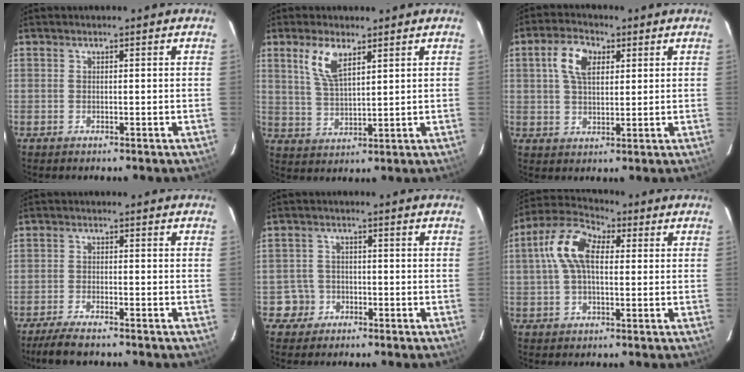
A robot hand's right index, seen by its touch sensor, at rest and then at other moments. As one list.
[{"total": 6.8, "force": [3.8, 2.5, 5.1], "torque": [-0.102, 0.003, 0.081]}, {"total": 6.9, "force": [2.4, 4.0, 5.2], "torque": [-0.097, 0.018, 0.043]}, {"total": 5.5, "force": [-4.7, 0.7, 2.7], "torque": [-0.071, -0.016, -0.087]}, {"total": 4.1, "force": [-1.8, 3.6, -0.5], "torque": [0.009, 0.020, -0.032]}, {"total": 10.7, "force": [1.7, 6.0, 8.7], "torque": [-0.180, 0.029, 0.025]}]